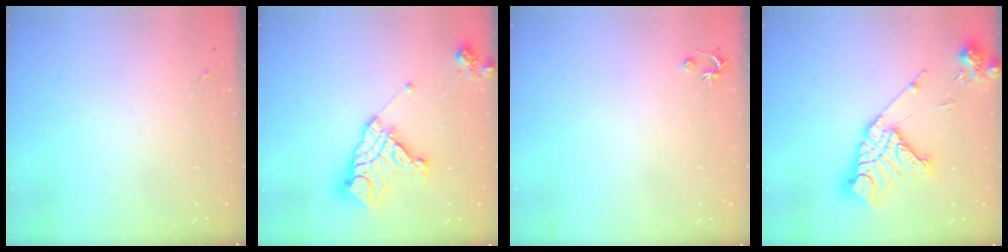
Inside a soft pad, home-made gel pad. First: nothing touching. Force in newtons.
{"total": 16.6, "press": 16.5, "slide": 2.1}
{"total": 2.5, "press": 2.5, "slide": 0.2}
{"total": 18.0, "press": 17.9, "slide": 2.5}